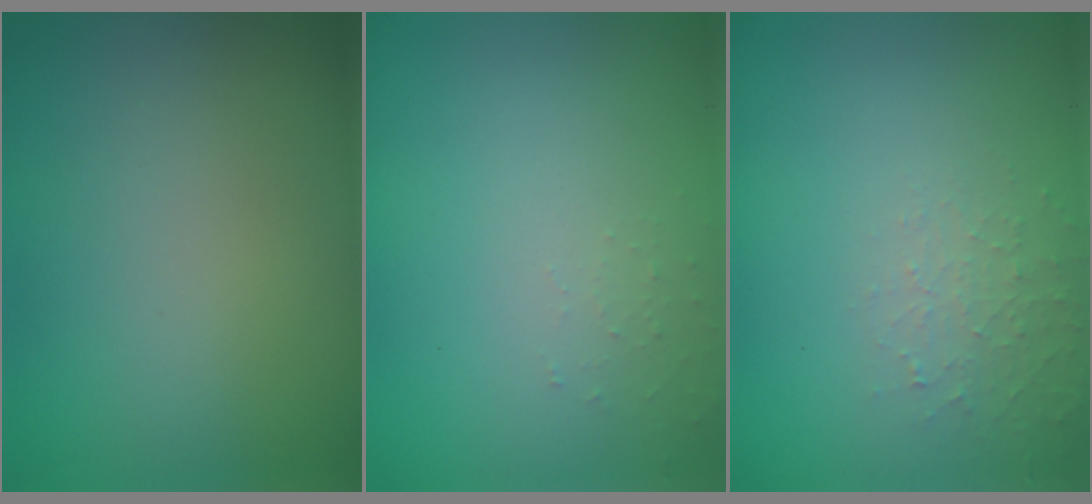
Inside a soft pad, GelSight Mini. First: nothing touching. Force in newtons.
{"total": 0.7, "press": 0.7, "slide": 0.1}
{"total": 1.8, "press": 1.8, "slide": 0.4}